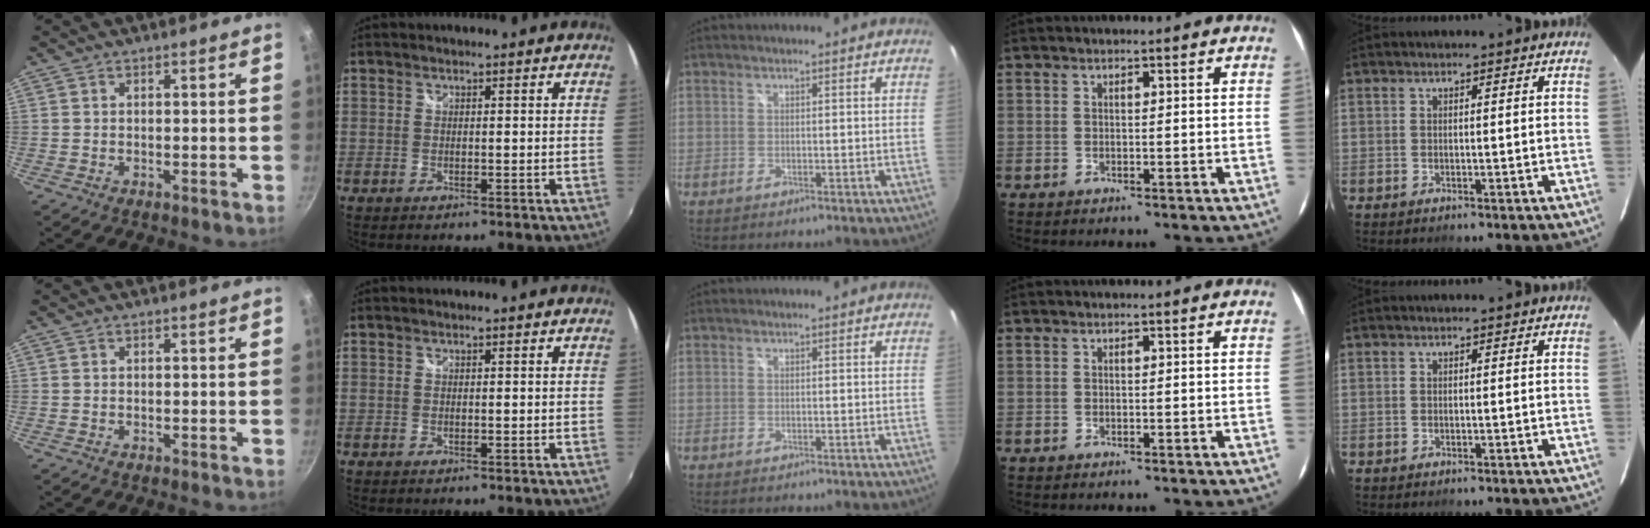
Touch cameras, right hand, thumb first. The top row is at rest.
{}